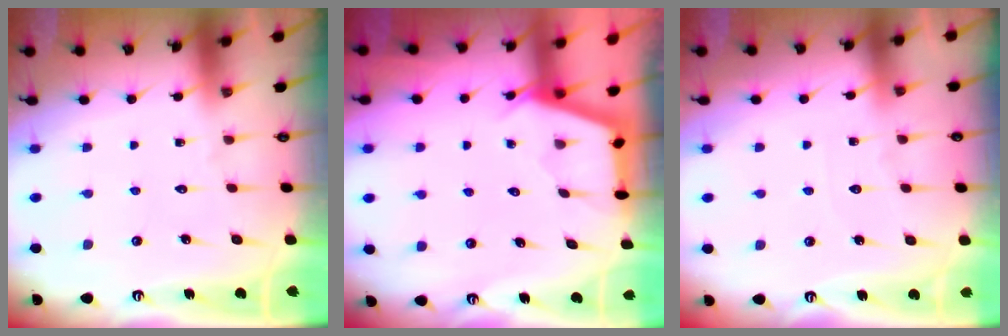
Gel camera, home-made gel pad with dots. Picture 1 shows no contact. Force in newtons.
{"total": 2.9, "press": 2.9, "slide": 0.3}
{"total": 3.2, "press": 3.1, "slide": 0.4}